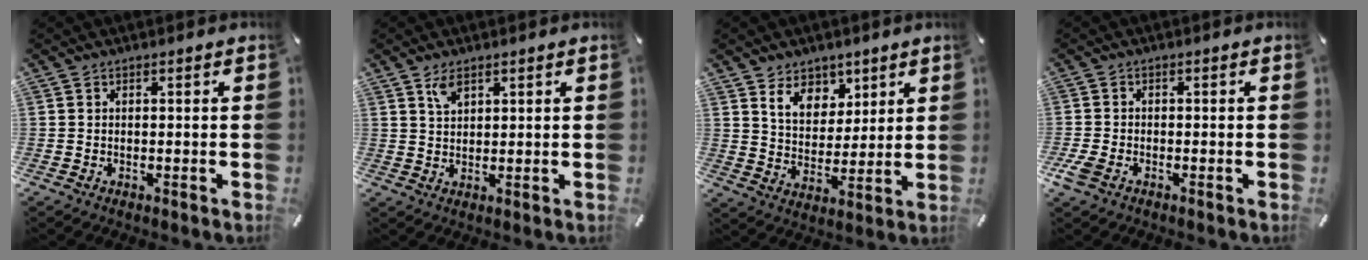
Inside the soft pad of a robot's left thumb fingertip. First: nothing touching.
{"total": 3.3, "force": [2.2, 1.7, 1.8], "torque": [-0.032, -0.004, 0.040]}
{"total": 8.7, "force": [5.7, 6.2, 2.1], "torque": [-0.036, -0.034, 0.104]}
{"total": 3.0, "force": [-1.7, 1.7, 1.8], "torque": [-0.048, -0.002, -0.033]}